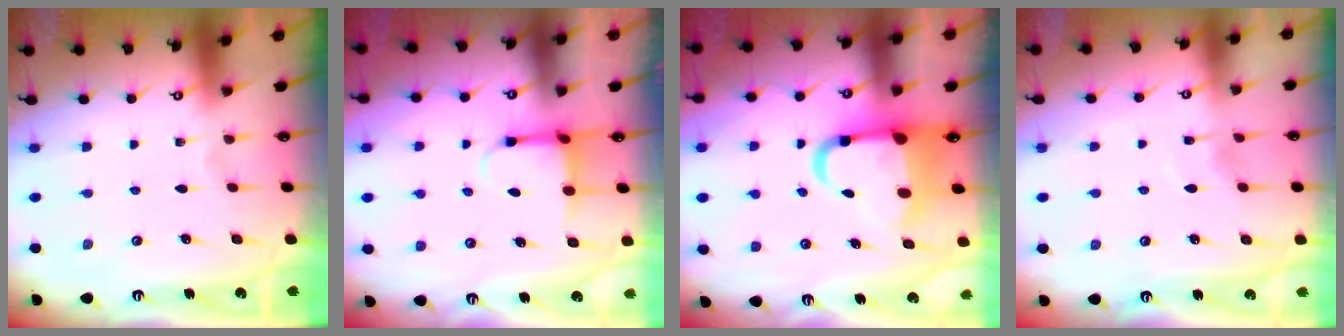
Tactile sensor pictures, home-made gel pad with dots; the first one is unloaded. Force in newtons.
{"total": 3.8, "press": 3.6, "slide": 1.3}
{"total": 9.7, "press": 9.4, "slide": 2.3}
{"total": 4.4, "press": 4.3, "slide": 0.6}